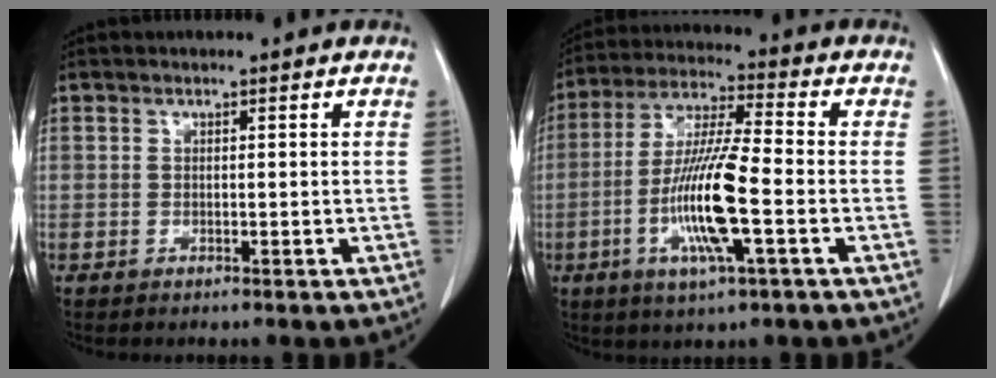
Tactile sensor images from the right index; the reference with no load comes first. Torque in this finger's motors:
{"motor_torque": [2.05, -0.09, 0.96, 0.19]}